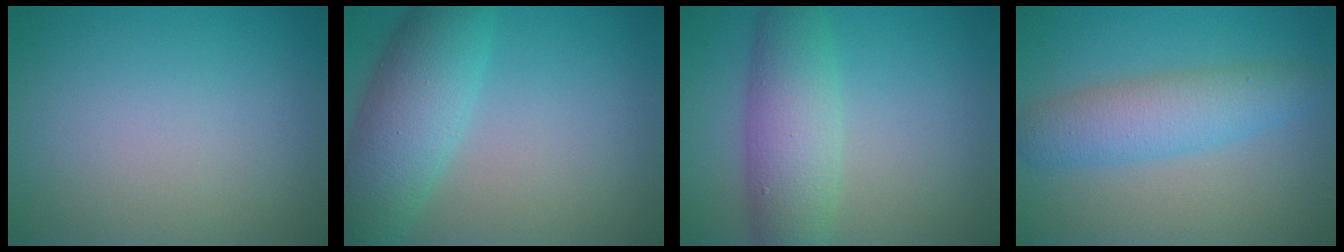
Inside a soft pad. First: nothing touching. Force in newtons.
{"total": 6.9, "press": 6.9, "slide": 0.3}
{"total": 5.8, "press": 5.8, "slide": 0.1}
{"total": 4.6, "press": 4.6, "slide": 0.1}